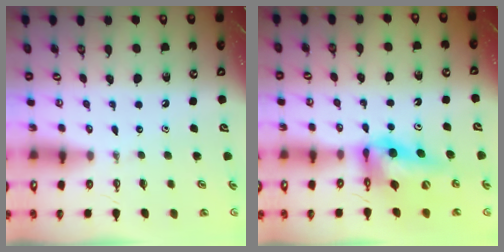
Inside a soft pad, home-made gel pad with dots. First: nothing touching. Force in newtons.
{"total": 14.0, "press": 13.0, "slide": 5.2}